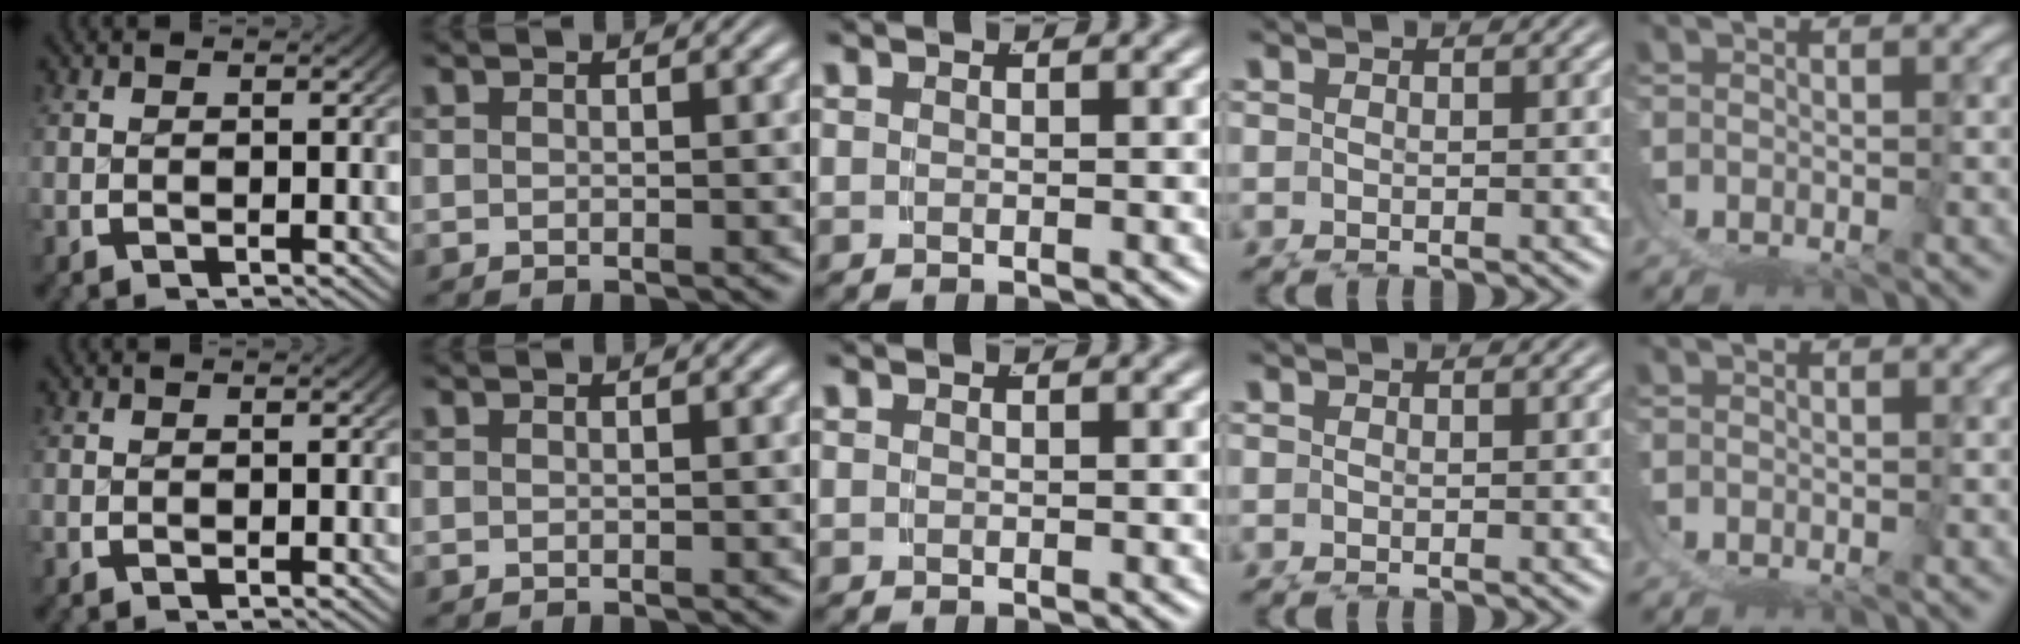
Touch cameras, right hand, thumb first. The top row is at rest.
{}